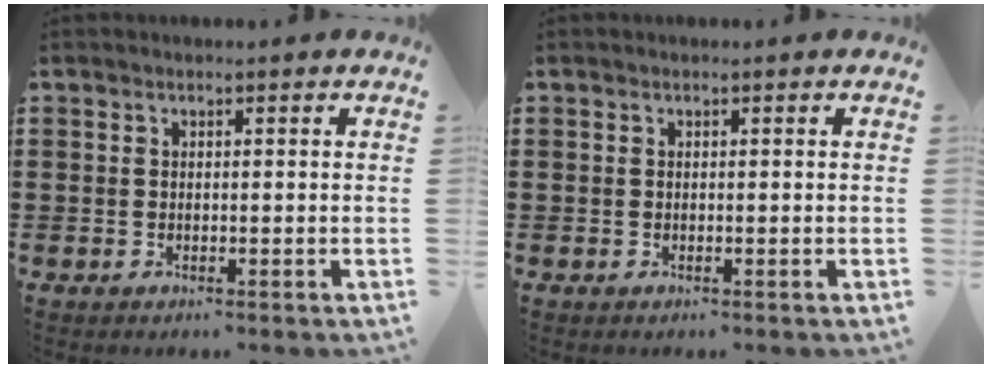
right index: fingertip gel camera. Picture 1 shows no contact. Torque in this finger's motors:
{"motor_torque": [0.00, 0.00, 0.00, 0.00]}